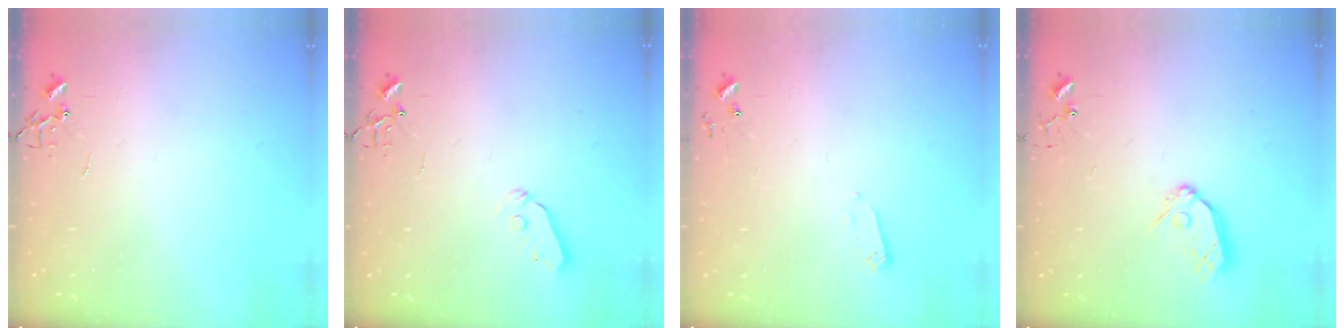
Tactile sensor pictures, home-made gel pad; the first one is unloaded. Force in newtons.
{"total": 5.3, "press": 5.2, "slide": 0.6}
{"total": 2.4, "press": 2.4, "slide": 0.4}
{"total": 9.5, "press": 9.5, "slide": 0.9}